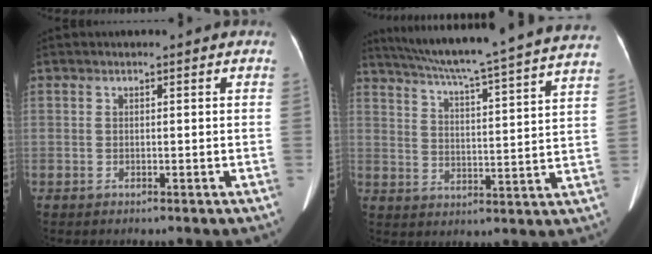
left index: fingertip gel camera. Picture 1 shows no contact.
{"total": 27.6, "force": [24.6, -0.6, 12.4], "torque": [-0.206, -0.041, 0.318]}